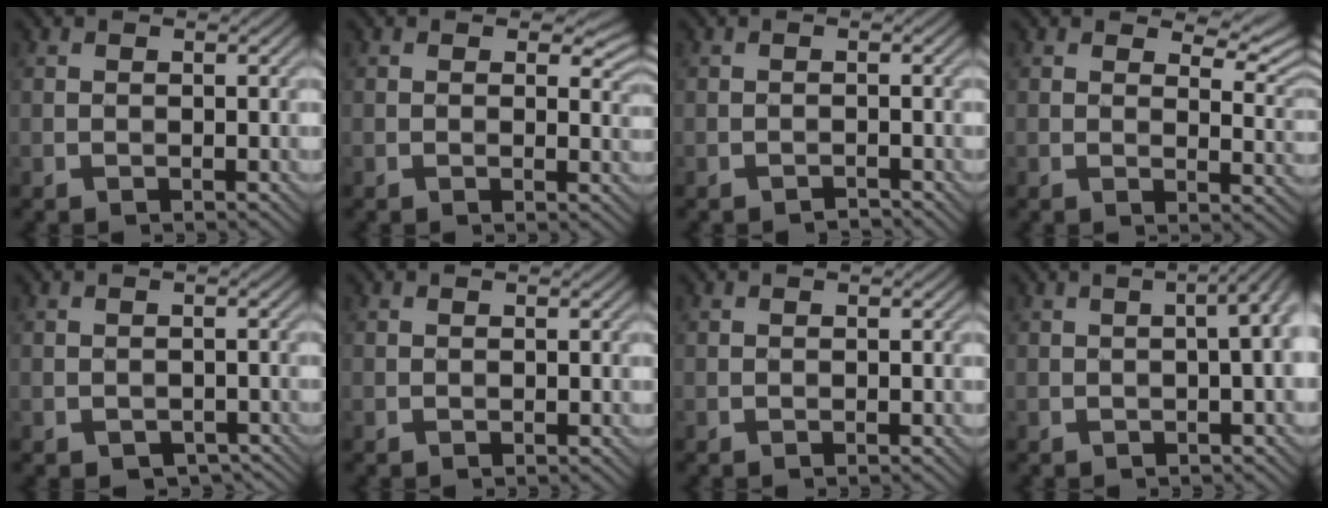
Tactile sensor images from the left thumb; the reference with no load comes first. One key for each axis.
{"total": 3.4, "fx": 1.4, "fy": 1.9, "fz": 2.4, "tx": -0.035, "ty": -0.005, "tz": 0.020}
{"total": 0.8, "fx": -0.8, "fy": -0.2, "fz": -0.2, "tx": 0.003, "ty": 0.006, "tz": -0.015}
{"total": 5.6, "fx": 3.7, "fy": 2.1, "fz": 3.5, "tx": -0.051, "ty": -0.002, "tz": 0.059}
{"total": 1.5, "fx": -1.1, "fy": 1.0, "fz": 0.3, "tx": -0.005, "ty": -0.006, "tz": -0.014}
{"total": 0.0}
{"total": 0.0}
{"total": 5.7, "fx": 0.2, "fy": 1.7, "fz": 5.5, "tx": -0.060, "ty": 0.018, "tz": -0.003}